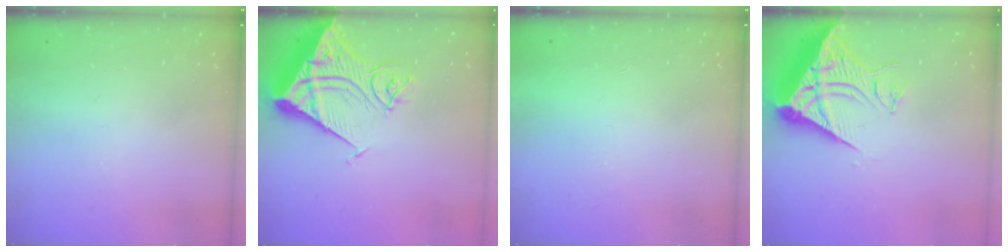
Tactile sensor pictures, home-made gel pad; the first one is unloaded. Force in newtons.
{"total": 16.9, "press": 16.7, "slide": 2.3}
{"total": 1.7, "press": 1.7, "slide": 0.1}
{"total": 10.3, "press": 10.3, "slide": 1.2}